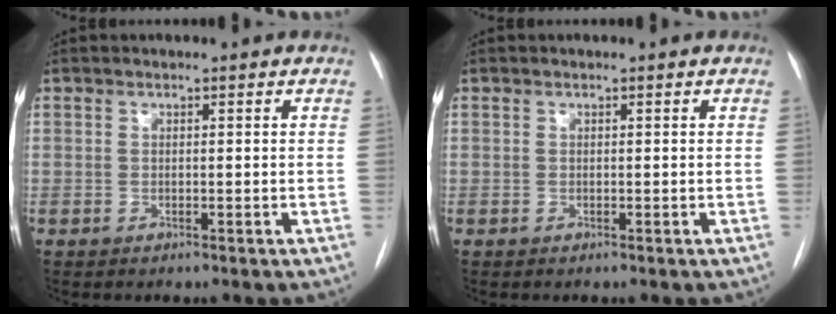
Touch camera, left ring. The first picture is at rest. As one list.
[{"total": 0.0}]